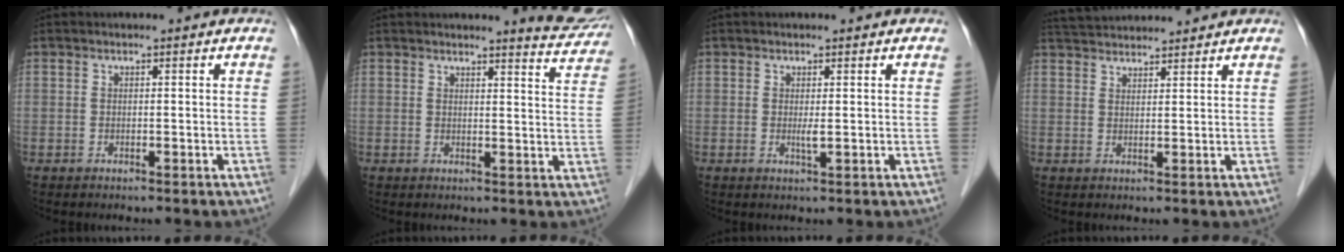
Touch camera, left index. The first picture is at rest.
{"total": 5.8, "force": [5.7, 0.4, 0.9], "torque": [-0.011, -0.032, 0.048]}
{"total": 1.1, "force": [0.0, 0.0, 1.1], "torque": [-0.027, -0.005, 0.002]}
{"total": 7.8, "force": [7.5, 0.7, 1.9], "torque": [-0.040, 0.038, 0.121]}